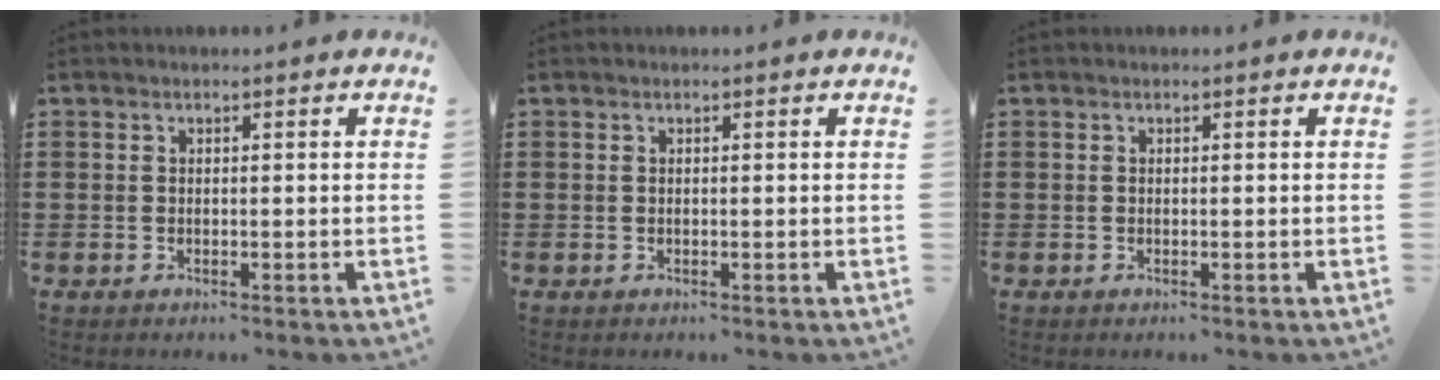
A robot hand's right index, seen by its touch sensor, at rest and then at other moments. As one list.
[{"total": 0.0}, {"total": 0.0}]